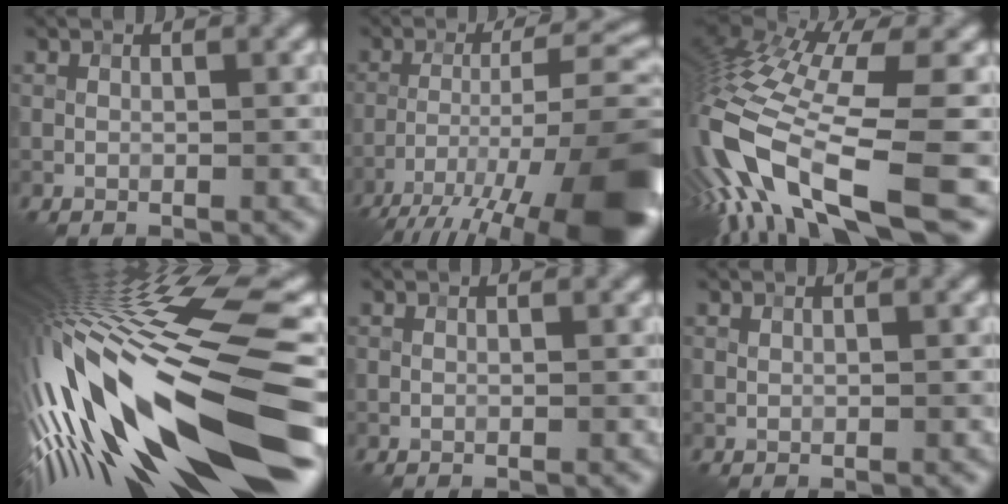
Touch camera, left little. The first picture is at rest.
{"total": 17.0, "force": [-9.9, 5.2, 12.8], "torque": [-0.209, -0.009, -0.149]}
{"total": 16.2, "force": [-6.8, 5.0, 13.9], "torque": [-0.296, -0.029, -0.112]}
{"total": 19.8, "force": [-3.1, 5.3, 18.8], "torque": [-0.343, -0.041, -0.045]}
{"total": 0.0}
{"total": 0.0}